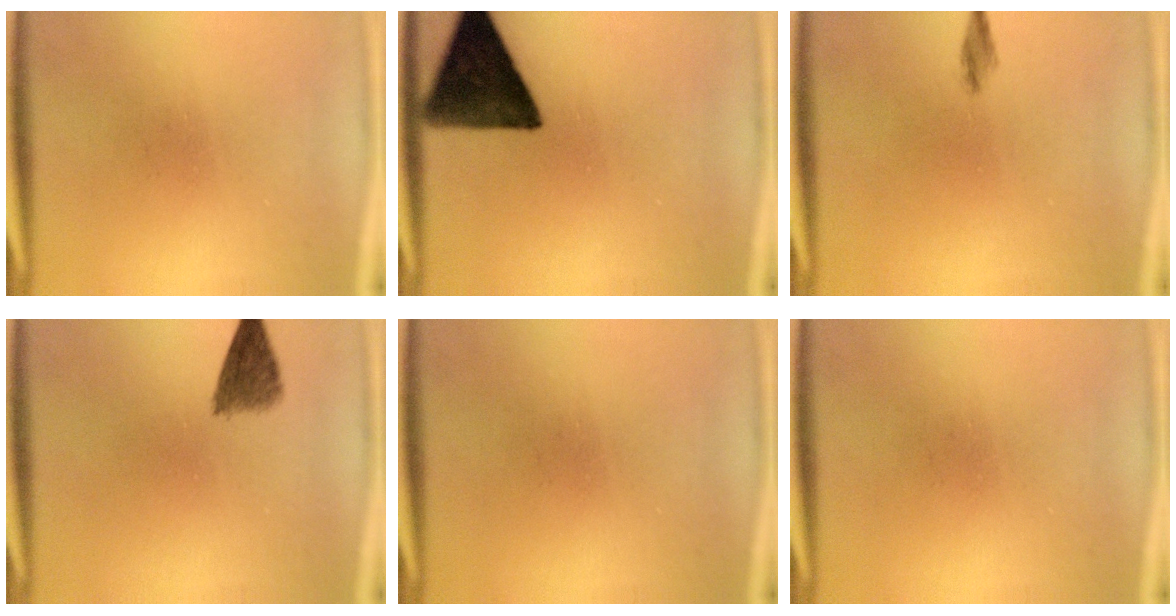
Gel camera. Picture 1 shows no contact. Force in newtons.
{"total": 14.2}
{"total": 1.3}
{"total": 4.0}
{"total": 0.0}
{"total": 0.0}